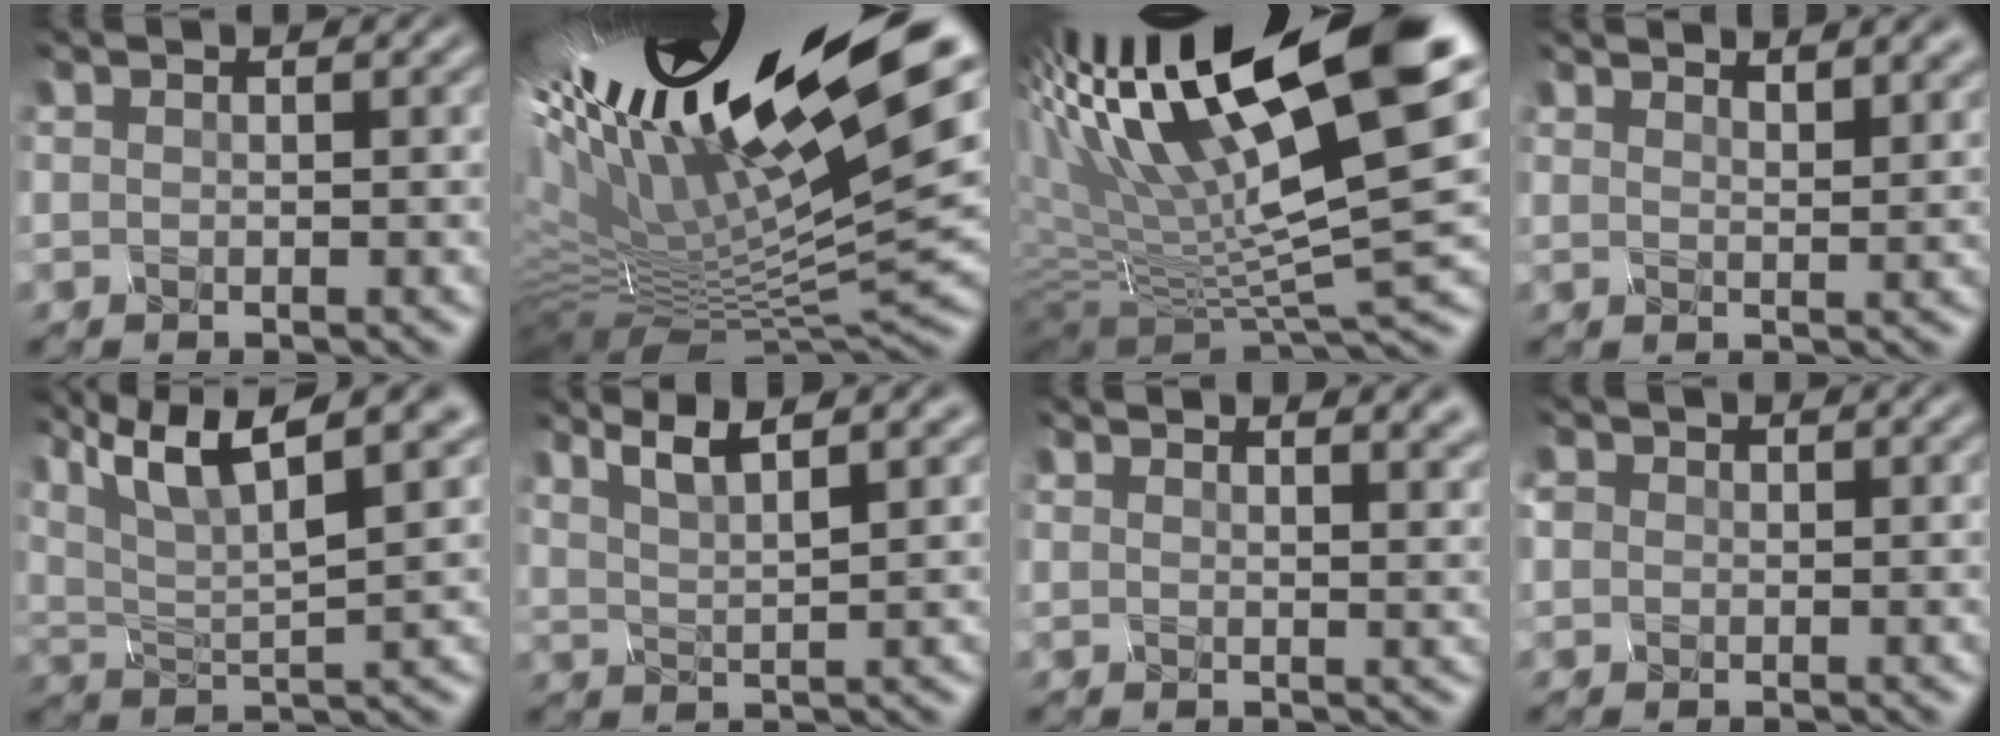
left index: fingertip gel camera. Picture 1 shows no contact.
{"total": 18.1, "force": [4.4, 4.3, 17.0], "torque": [-0.304, -0.001, 0.109]}
{"total": 15.6, "force": [5.1, 3.7, 14.2], "torque": [-0.274, 0.007, 0.113]}
{"total": 4.5, "force": [3.6, 1.4, 2.3], "torque": [-0.022, 0.011, 0.041]}
{"total": 10.2, "force": [5.7, 3.4, 7.8], "torque": [-0.166, 0.019, 0.095]}
{"total": 3.8, "force": [2.2, 0.7, 3.0], "torque": [-0.061, 0.004, 0.049]}
{"total": 5.6, "force": [3.9, 2.3, 3.3], "torque": [-0.026, 0.026, 0.035]}
{"total": 1.2, "force": [-0.7, 0.1, -1.0], "torque": [-0.007, -0.006, 0.013]}